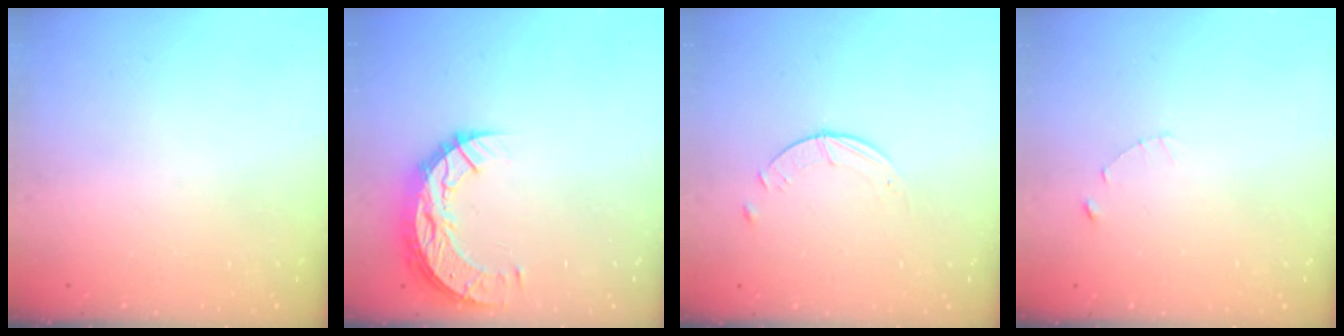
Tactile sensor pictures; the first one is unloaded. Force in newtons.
{"total": 10.3, "press": 10.2, "slide": 0.7}
{"total": 2.6, "press": 2.5, "slide": 0.3}
{"total": 1.2, "press": 1.1, "slide": 0.2}